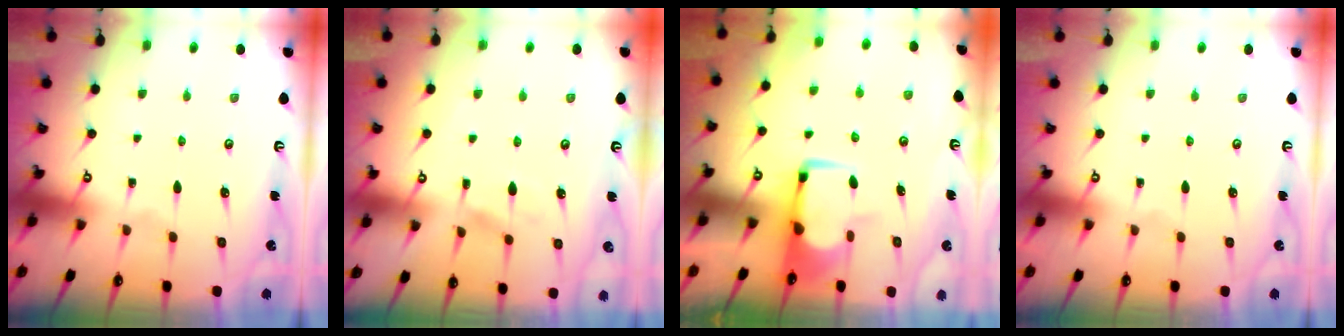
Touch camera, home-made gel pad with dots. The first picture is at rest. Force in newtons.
{"total": 5.7, "press": 5.7, "slide": 0.5}
{"total": 2.4, "press": 2.3, "slide": 0.5}
{"total": 0.0}